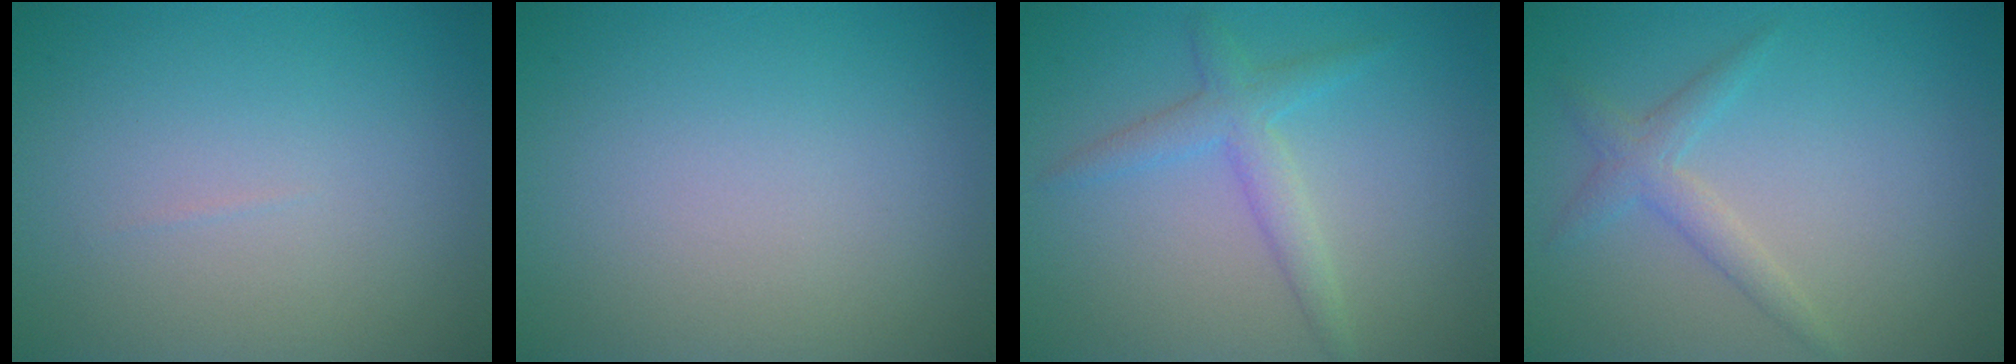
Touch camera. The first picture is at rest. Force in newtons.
{"total": 0.0}
{"total": 2.6, "press": 2.6, "slide": 0.1}
{"total": 2.0, "press": 2.0, "slide": 0.1}